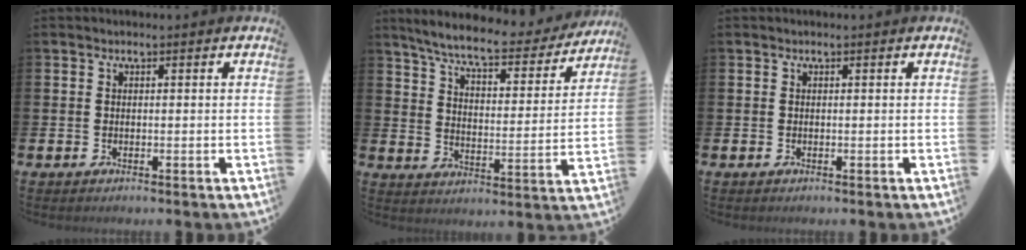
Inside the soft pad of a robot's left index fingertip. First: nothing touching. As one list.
[{"total": 7.5, "force": [6.8, 0.9, 3.1], "torque": [-0.086, -0.045, 0.112]}, {"total": 0.0}]